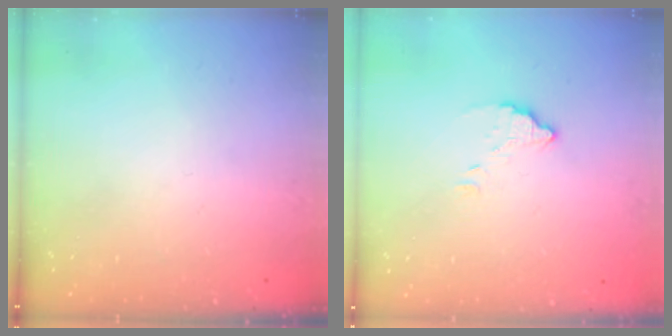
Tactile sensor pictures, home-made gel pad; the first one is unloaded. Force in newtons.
{"total": 2.6, "press": 2.6, "slide": 0.0}